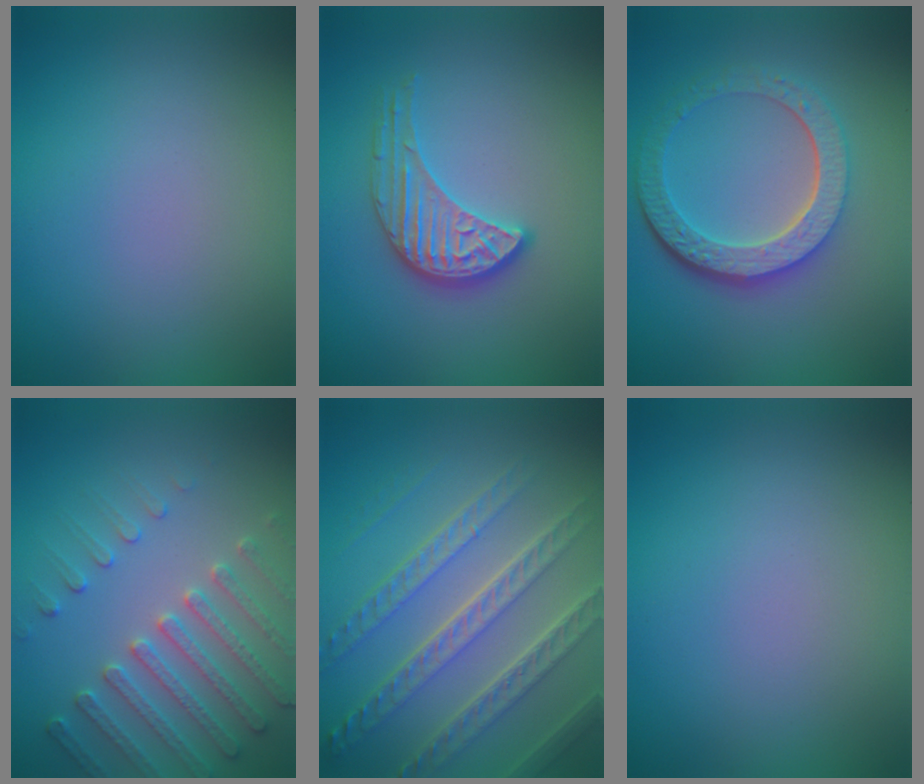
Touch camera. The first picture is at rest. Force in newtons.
{"total": 3.5, "press": 3.4, "slide": 1.1}
{"total": 6.3, "press": 4.6, "slide": 4.2}
{"total": 4.1, "press": 4.0, "slide": 0.8}
{"total": 7.6, "press": 5.4, "slide": 5.3}
{"total": 0.0}